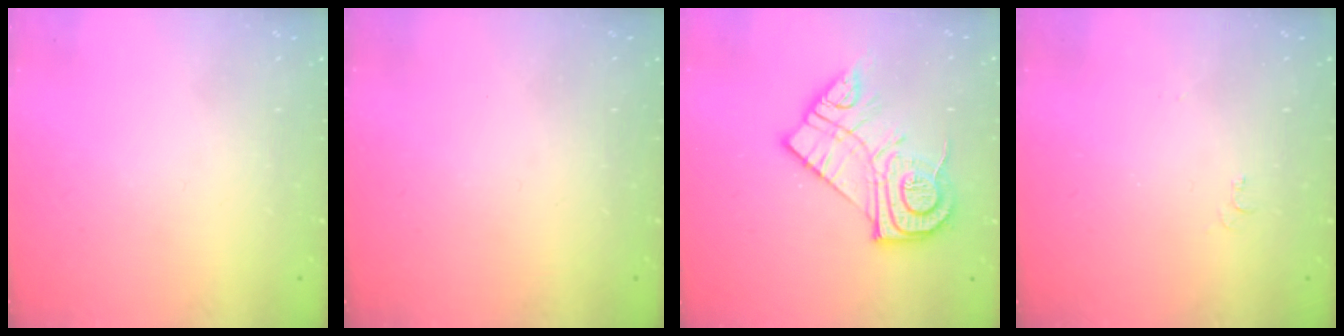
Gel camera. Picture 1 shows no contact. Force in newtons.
{"total": 0.0}
{"total": 16.1, "press": 16.1, "slide": 1.5}
{"total": 6.1, "press": 6.1, "slide": 0.7}